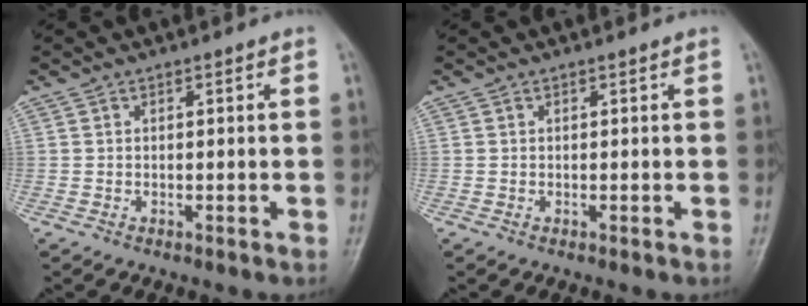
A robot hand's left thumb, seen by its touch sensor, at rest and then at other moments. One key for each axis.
{"total": 0.0}